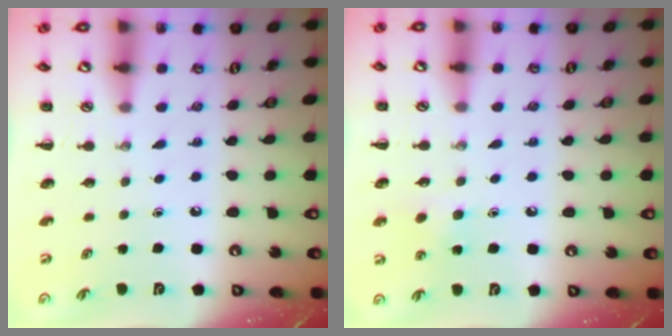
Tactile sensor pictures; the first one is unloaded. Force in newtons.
{"total": 7.3, "press": 7.1, "slide": 1.8}